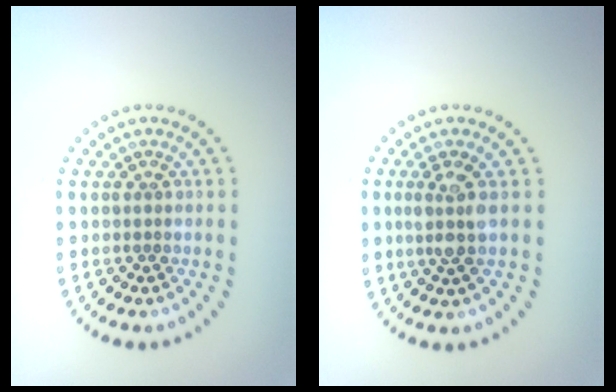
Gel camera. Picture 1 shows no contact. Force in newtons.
{"total": 2.5, "press": 2.0, "slide": 1.5}